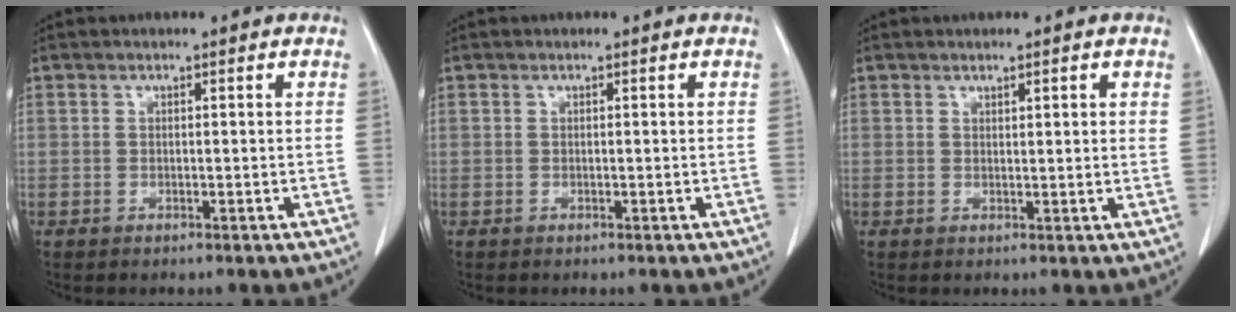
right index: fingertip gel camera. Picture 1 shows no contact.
{"total": 0.0}
{"total": 2.1, "force": [1.2, 0.2, 1.7], "torque": [-0.027, -0.003, 0.015]}